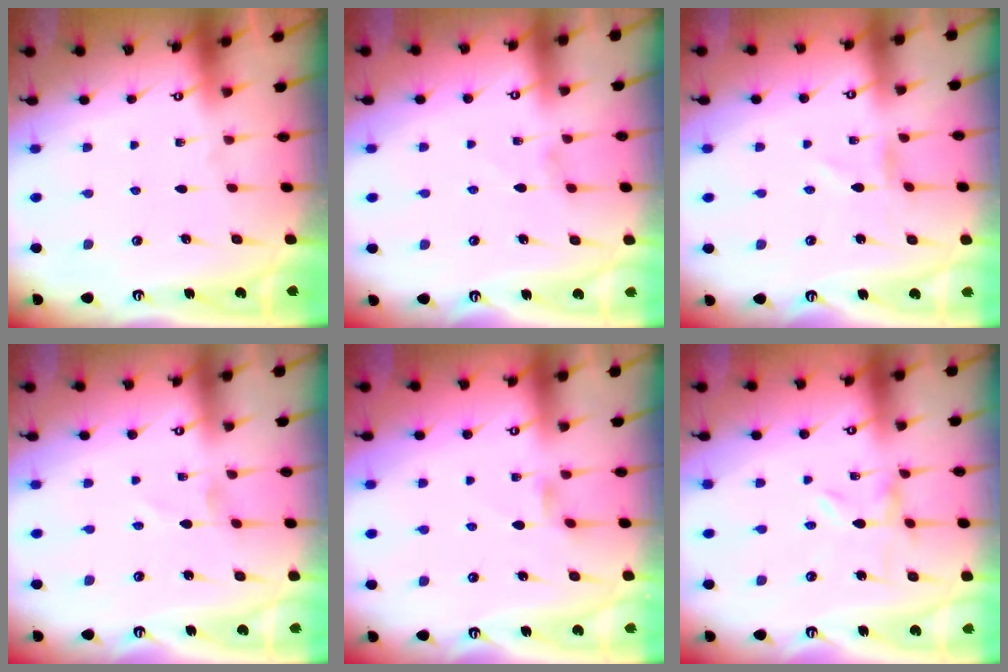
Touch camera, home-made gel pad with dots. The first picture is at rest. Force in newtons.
{"total": 1.4, "press": 1.4, "slide": 0.3}
{"total": 0.0}
{"total": 0.0}
{"total": 2.2, "press": 2.1, "slide": 0.5}
{"total": 0.0}